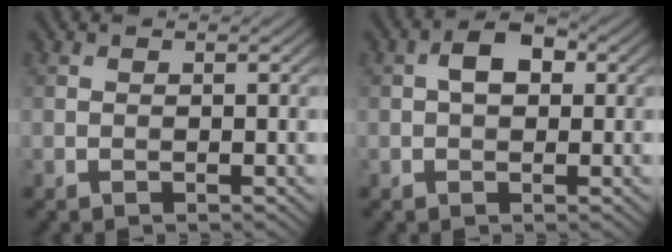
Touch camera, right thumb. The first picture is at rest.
{"total": 3.9, "force": [0.6, 2.5, 3.0], "torque": [-0.052, 0.007, 0.004]}